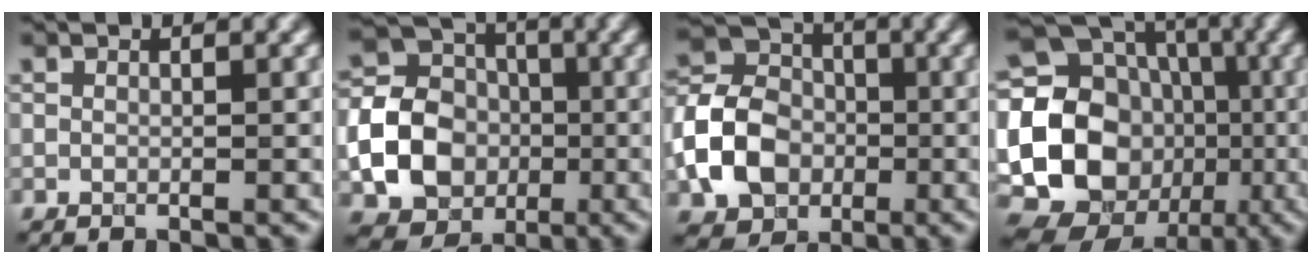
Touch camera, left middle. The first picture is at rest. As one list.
[{"total": 7.9, "force": [-1.6, 6.6, 4.2], "torque": [-0.084, 0.001, -0.039]}, {"total": 7.2, "force": [-1.9, 5.7, 4.0], "torque": [-0.083, 0.009, -0.051]}, {"total": 23.5, "force": [-3.1, 21.4, 9.3], "torque": [-0.205, -0.003, -0.099]}]